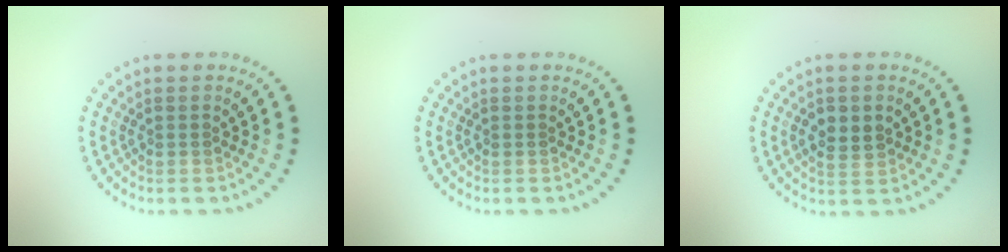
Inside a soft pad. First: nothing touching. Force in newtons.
{"total": 0.0}
{"total": 2.5, "press": 2.5, "slide": 0.1}